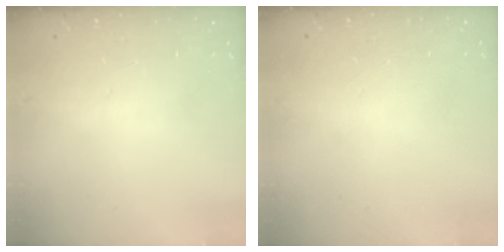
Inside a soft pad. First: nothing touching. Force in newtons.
{"total": 0.0}